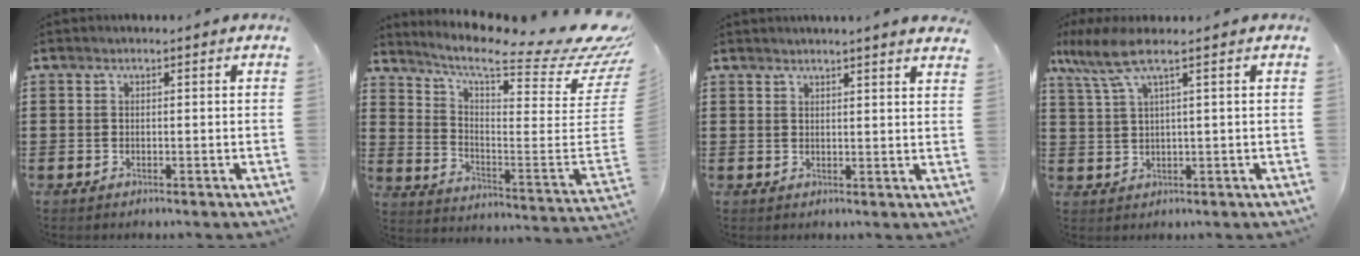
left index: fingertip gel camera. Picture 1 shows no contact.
{"total": 10.8, "force": [8.2, 1.3, 6.9], "torque": [-0.133, -0.073, 0.129]}
{"total": 2.2, "force": [2.0, -0.6, 0.5], "torque": [-0.013, -0.004, 0.039]}
{"total": 5.8, "force": [2.4, 0.8, 5.2], "torque": [-0.131, -0.010, 0.034]}